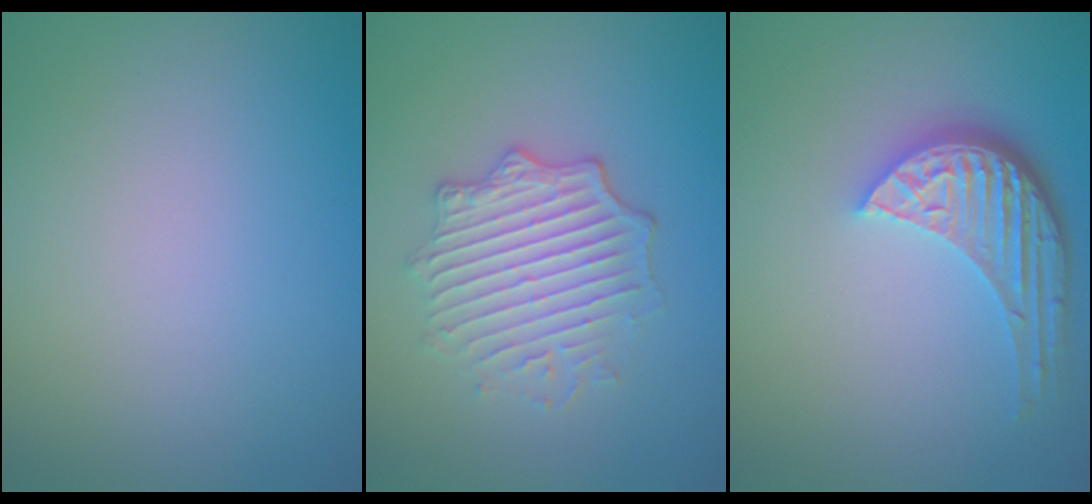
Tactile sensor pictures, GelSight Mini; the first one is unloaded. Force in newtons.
{"total": 4.2, "press": 3.8, "slide": 1.9}
{"total": 5.3, "press": 3.9, "slide": 3.5}